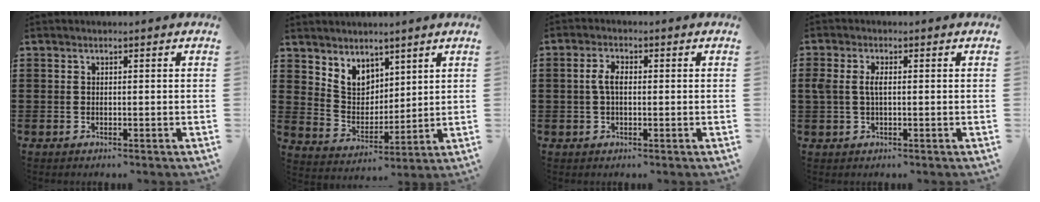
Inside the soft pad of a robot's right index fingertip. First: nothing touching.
{"total": 5.7, "force": [4.1, 3.7, 1.2], "torque": [-0.050, -0.010, 0.077]}
{"total": 3.3, "force": [0.1, 1.6, 2.9], "torque": [-0.065, 0.003, -0.002]}
{"total": 2.7, "force": [0.2, 1.3, 2.4], "torque": [-0.063, 0.000, -0.003]}